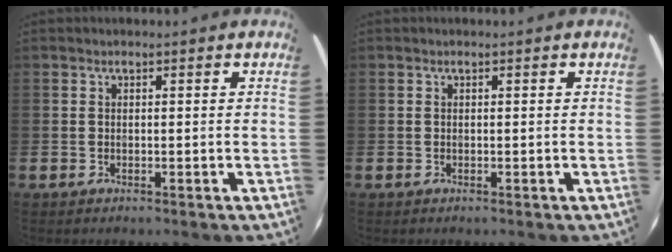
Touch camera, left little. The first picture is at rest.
{"total": 0.0}